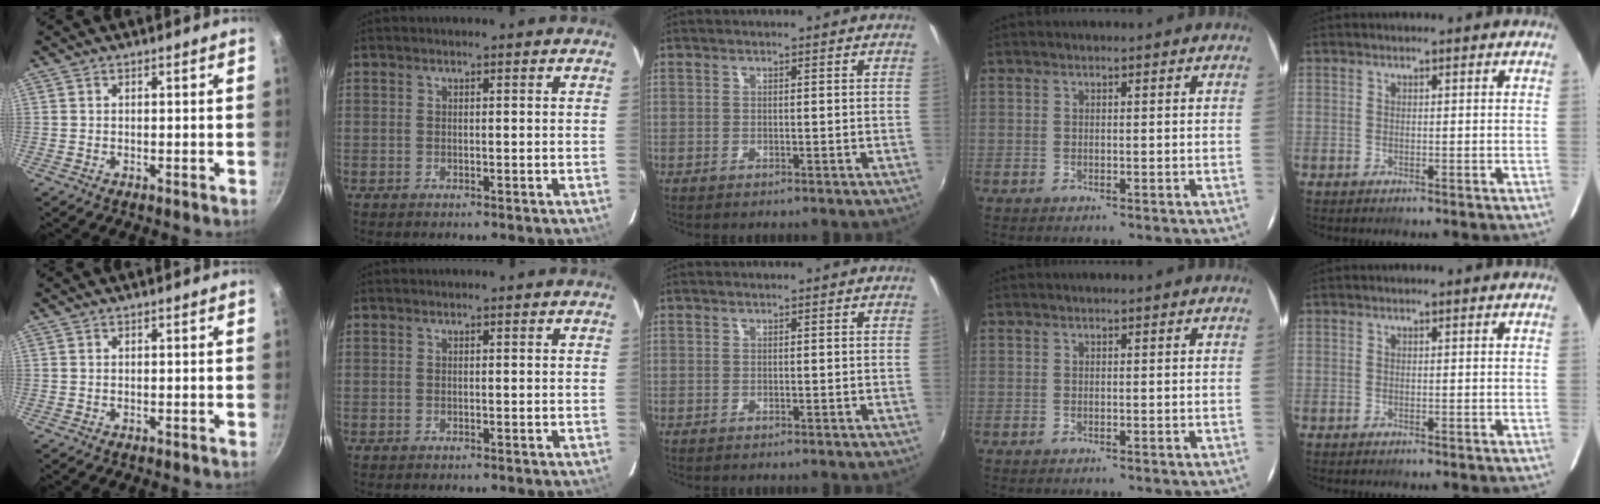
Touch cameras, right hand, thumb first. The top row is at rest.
{}